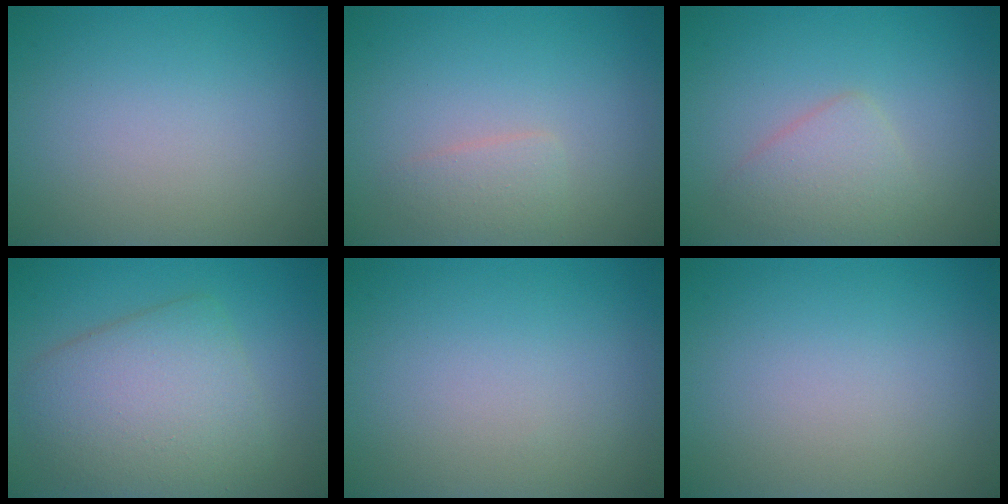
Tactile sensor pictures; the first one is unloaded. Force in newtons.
{"total": 1.6, "press": 1.6, "slide": 0.0}
{"total": 2.5, "press": 2.5, "slide": 0.2}
{"total": 6.5, "press": 6.5, "slide": 0.2}
{"total": 0.0}
{"total": 0.0}